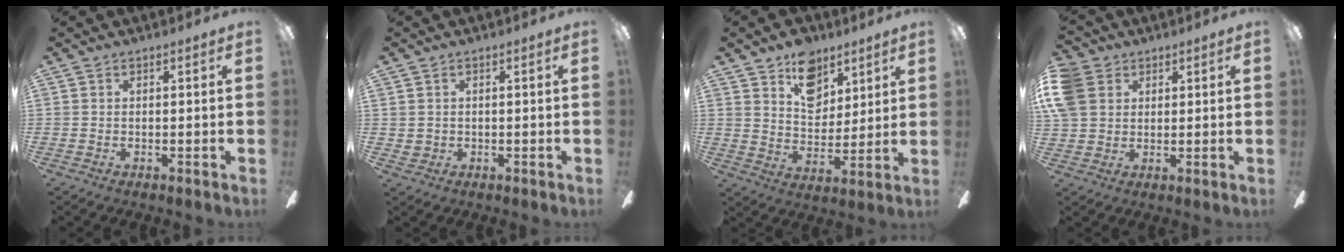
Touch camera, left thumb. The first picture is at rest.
{"total": 1.4, "force": [0.5, 1.3, 0.1], "torque": [-0.002, 0.003, 0.008]}
{"total": 12.3, "force": [7.8, 8.1, 4.9], "torque": [-0.061, -0.038, 0.143]}
{"total": 8.7, "force": [3.0, 7.2, 4.0], "torque": [-0.101, 0.009, 0.060]}